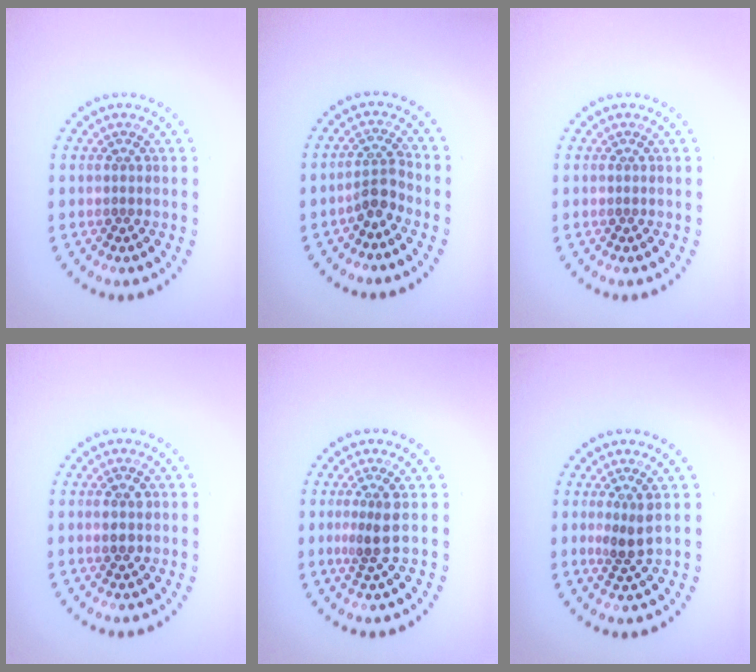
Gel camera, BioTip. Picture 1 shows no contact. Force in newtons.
{"total": 2.4, "press": 1.8, "slide": 1.5}
{"total": 0.0}
{"total": 1.6, "press": 1.5, "slide": 0.5}
{"total": 2.3, "press": 1.8, "slide": 1.5}
{"total": 2.1, "press": 1.6, "slide": 1.3}